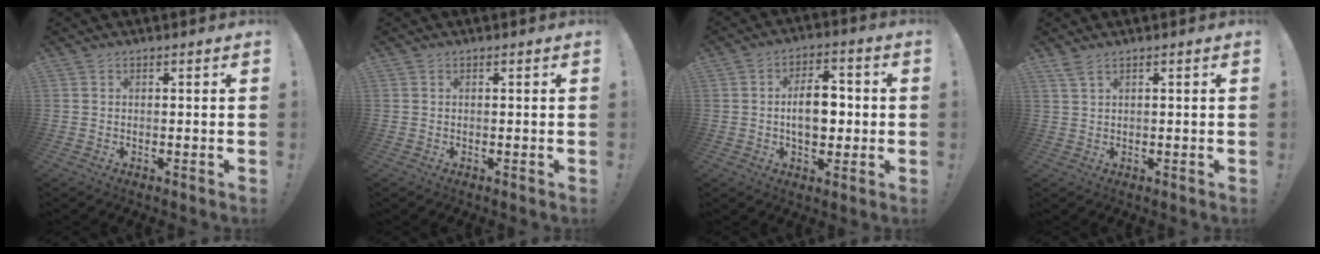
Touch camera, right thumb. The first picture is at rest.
{"total": 0.0}
{"total": 10.9, "force": [-0.3, 6.9, 8.5], "torque": [-0.138, 0.004, -0.010]}
{"total": 2.2, "force": [1.5, 0.4, 1.6], "torque": [-0.037, -0.001, 0.029]}